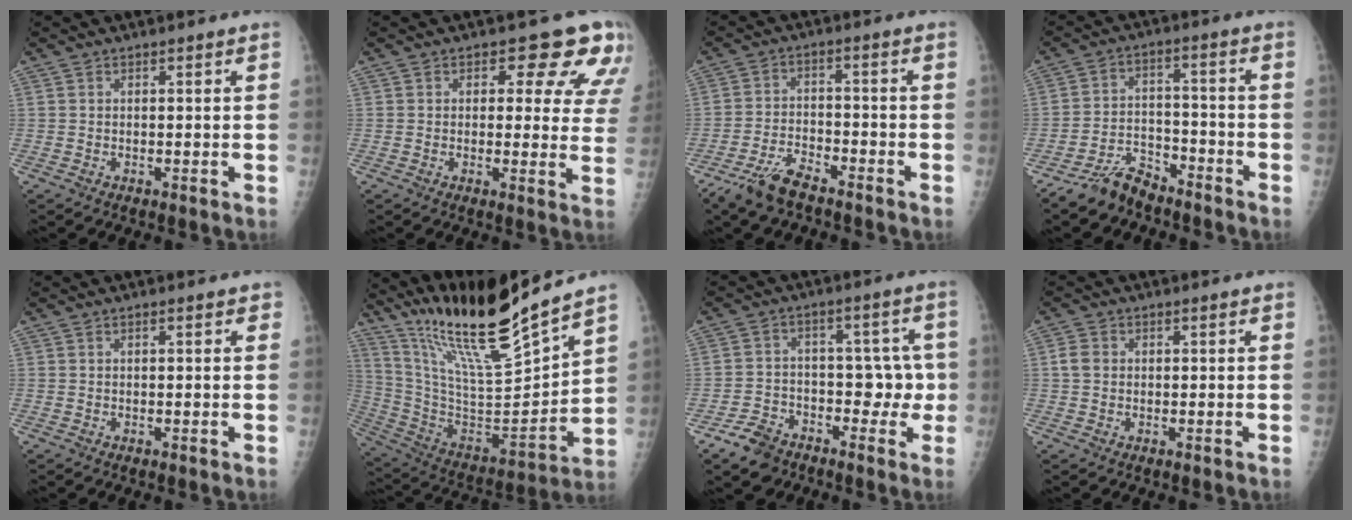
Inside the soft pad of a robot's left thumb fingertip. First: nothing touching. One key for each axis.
{"total": 11.2, "fx": 6.8, "fy": 5.9, "fz": 6.7, "tx": -0.025, "ty": -0.031, "tz": 0.060}
{"total": 7.5, "fx": -5.9, "fy": 2.4, "fz": 3.9, "tx": -0.082, "ty": 0.019, "tz": -0.113}
{"total": 7.3, "fx": -6.3, "fy": 3.1, "fz": 1.9, "tx": -0.023, "ty": 0.044, "tz": -0.120}
{"total": 0.9, "fx": 0.5, "fy": 0.5, "fz": 0.6, "tx": -0.002, "ty": 0.000, "tz": 0.002}
{"total": 21.9, "fx": 18.3, "fy": 1.2, "fz": 12.1, "tx": -0.181, "ty": -0.100, "tz": 0.338}
{"total": 11.1, "fx": -6.1, "fy": 7.4, "fz": 5.6, "tx": -0.044, "ty": 0.068, "tz": -0.099}
{"total": 2.6, "fx": 0.2, "fy": 2.2, "fz": 1.3, "tx": -0.022, "ty": 0.004, "tz": 0.001}